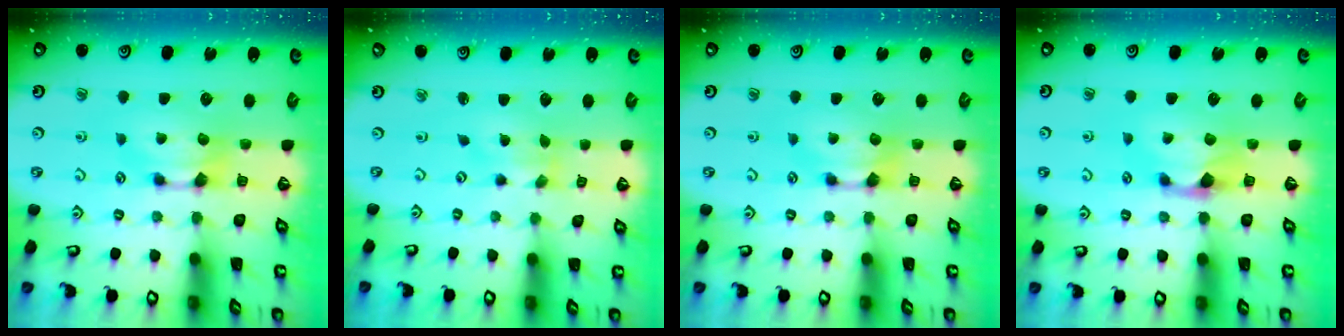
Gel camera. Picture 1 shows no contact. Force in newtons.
{"total": 1.7, "press": 1.3, "slide": 1.1}
{"total": 0.0}
{"total": 1.2, "press": 0.4, "slide": 1.2}